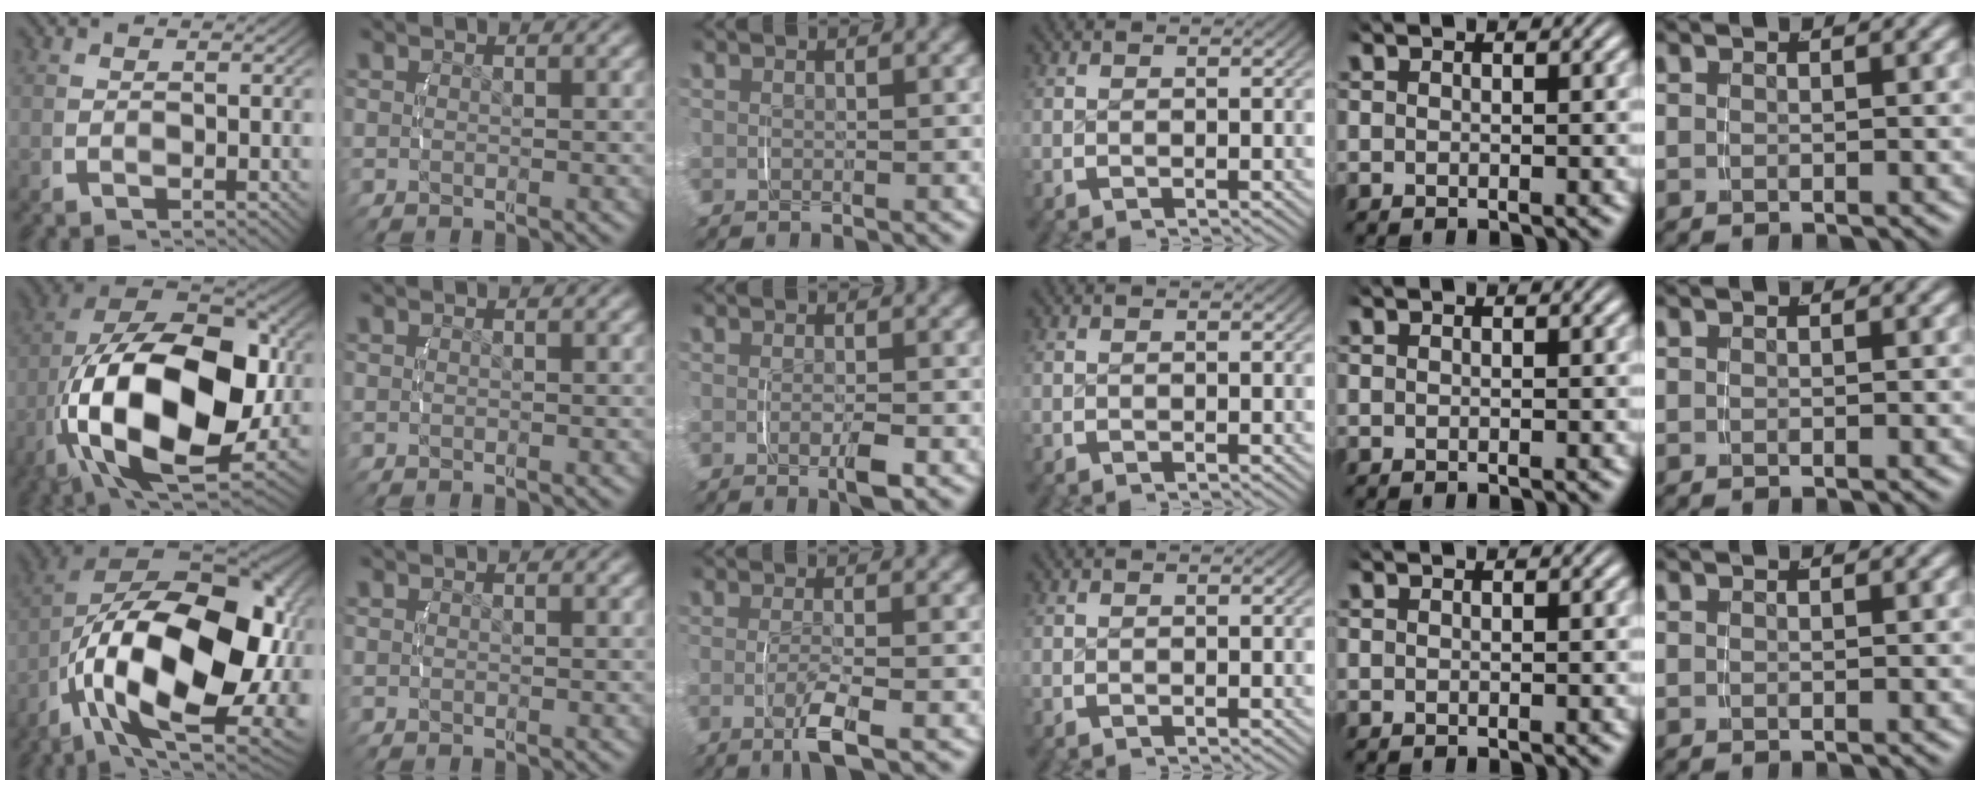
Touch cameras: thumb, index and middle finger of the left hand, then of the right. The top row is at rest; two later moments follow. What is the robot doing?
{"motion": "lift_and_place", "object": "phone"}